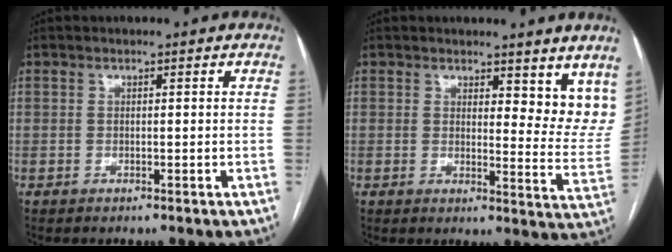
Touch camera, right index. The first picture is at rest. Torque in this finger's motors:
{"motor_torque": [0.05, 0.27, -0.01, 0.00]}